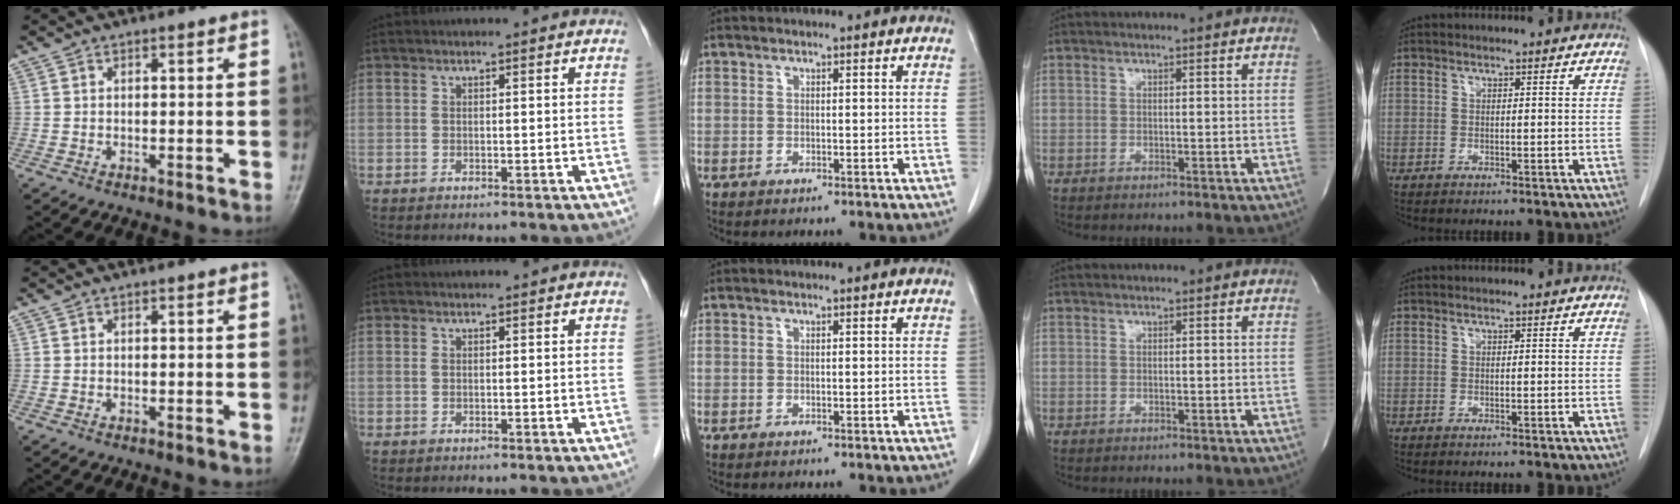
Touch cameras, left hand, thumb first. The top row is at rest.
{}